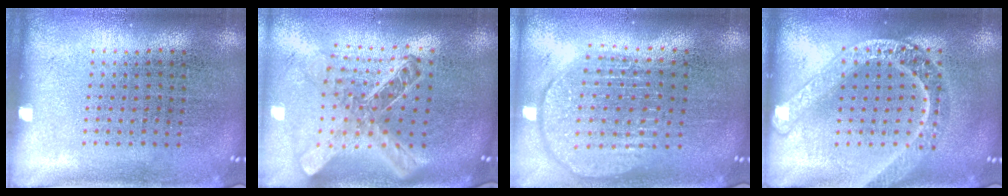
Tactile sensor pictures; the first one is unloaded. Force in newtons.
{"total": 2.6, "press": 1.9, "slide": 1.7}
{"total": 1.8, "press": 1.6, "slide": 1.0}
{"total": 3.3, "press": 3.3, "slide": 0.4}